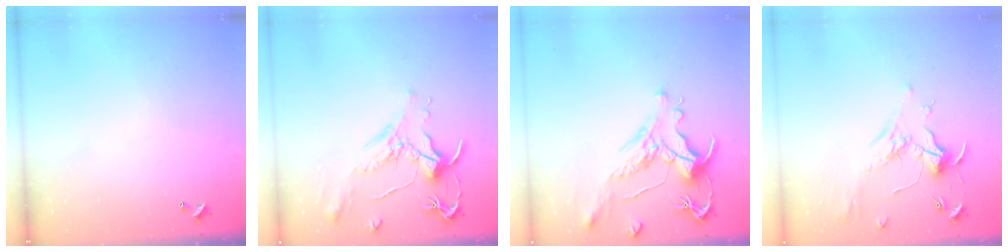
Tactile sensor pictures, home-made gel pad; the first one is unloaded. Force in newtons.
{"total": 1.6, "press": 1.5, "slide": 0.7}
{"total": 1.4, "press": 0.2, "slide": 1.4}
{"total": 1.8, "press": 1.6, "slide": 0.9}